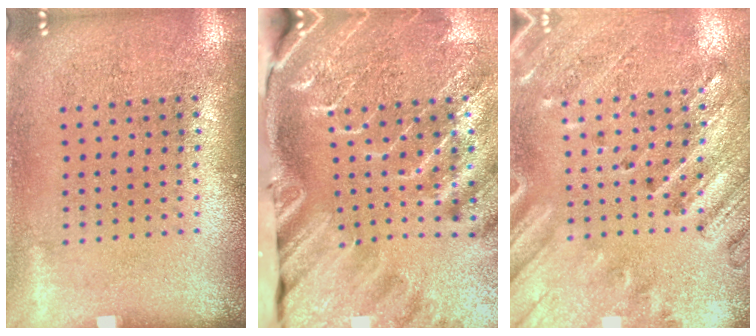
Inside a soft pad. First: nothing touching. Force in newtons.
{"total": 4.6, "press": 3.4, "slide": 3.1}
{"total": 2.4, "press": 2.0, "slide": 1.4}